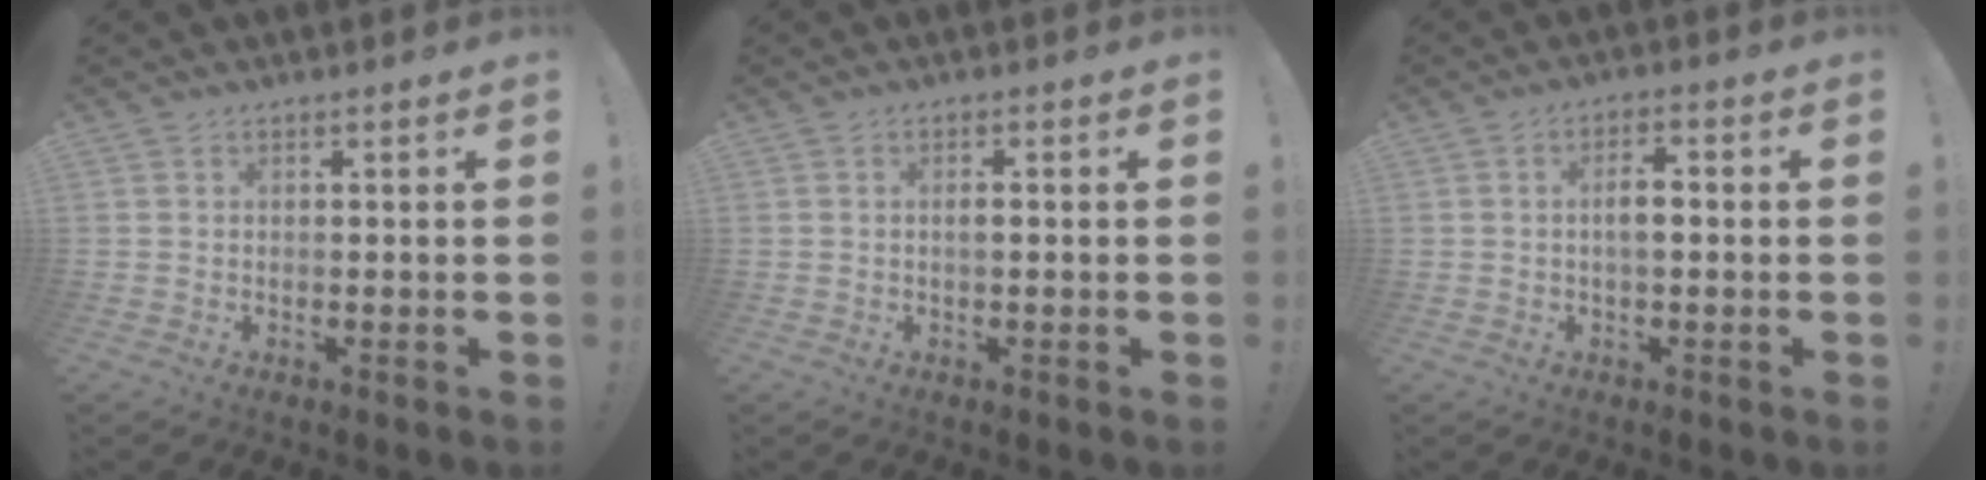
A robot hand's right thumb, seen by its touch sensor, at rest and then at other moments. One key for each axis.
{"total": 1.4, "fx": -0.2, "fy": 0.3, "fz": 1.3, "tx": -0.020, "ty": 0.000, "tz": -0.006}
{"total": 4.3, "fx": -0.4, "fy": 1.7, "fz": 4.0, "tx": -0.060, "ty": 0.006, "tz": -0.012}